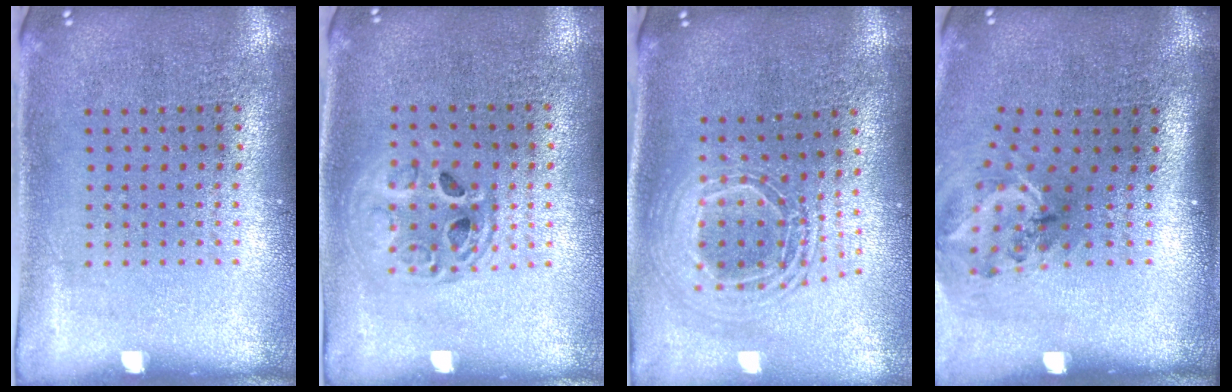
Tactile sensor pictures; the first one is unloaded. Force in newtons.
{"total": 1.5, "press": 1.3, "slide": 0.7}
{"total": 2.0, "press": 1.7, "slide": 1.2}
{"total": 1.4, "press": 1.1, "slide": 0.9}